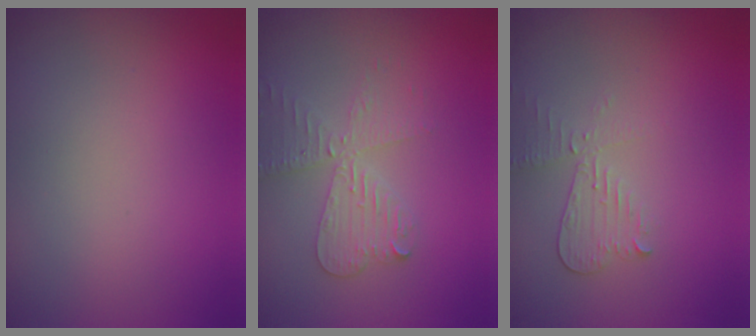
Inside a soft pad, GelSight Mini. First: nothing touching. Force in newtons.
{"total": 3.9, "press": 3.3, "slide": 2.1}
{"total": 2.1, "press": 2.1, "slide": 0.1}